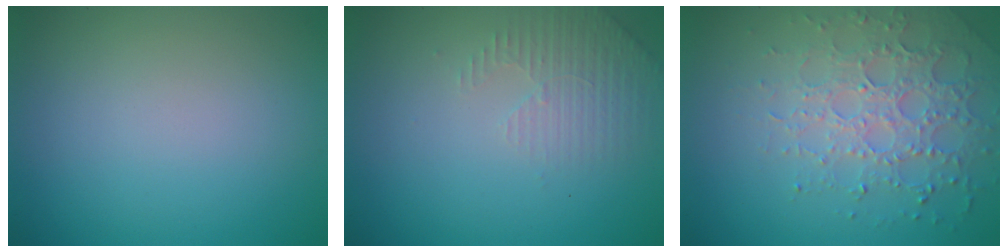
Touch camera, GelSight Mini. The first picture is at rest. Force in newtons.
{"total": 2.3, "press": 2.2, "slide": 0.6}
{"total": 4.4, "press": 3.9, "slide": 2.1}